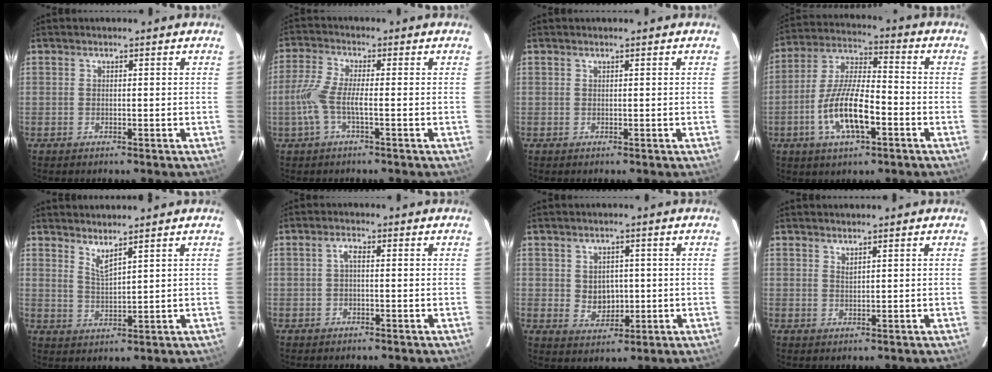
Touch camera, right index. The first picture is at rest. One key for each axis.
{"total": 6.0, "fx": -1.9, "fy": 0.8, "fz": 5.7, "tx": -0.135, "ty": 0.000, "tz": -0.037}
{"total": 0.0}
{"total": 13.2, "fx": -5.0, "fy": 4.5, "fz": 11.4, "tx": -0.237, "ty": -0.002, "tz": -0.093}
{"total": 3.6, "fx": 3.0, "fy": 0.0, "fz": 1.9, "tx": -0.037, "ty": -0.008, "tz": 0.053}
{"total": 1.5, "fx": -0.1, "fy": 0.6, "fz": 1.4, "tx": -0.028, "ty": 0.008, "tz": -0.004}
{"total": 5.0, "fx": 0.2, "fy": 4.3, "fz": 2.5, "tx": -0.045, "ty": 0.003, "tz": 0.012}
{"total": 1.1, "fx": 1.0, "fy": 0.0, "fz": 0.5, "tx": -0.009, "ty": -0.002, "tz": 0.018}